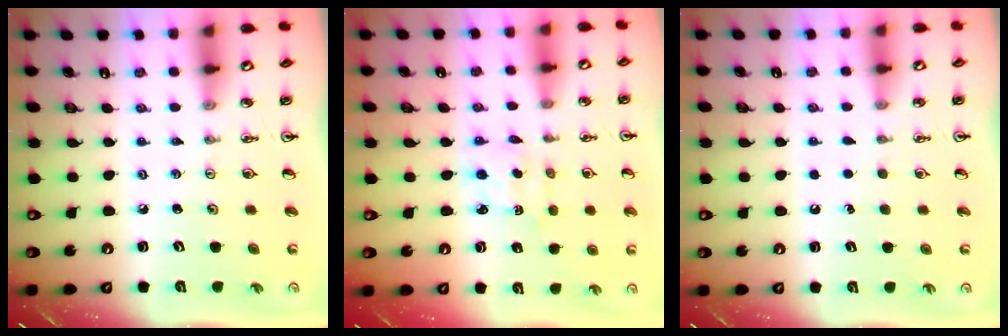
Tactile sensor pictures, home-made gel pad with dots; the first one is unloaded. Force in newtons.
{"total": 2.3, "press": 2.3, "slide": 0.5}
{"total": 1.5, "press": 1.5, "slide": 0.1}